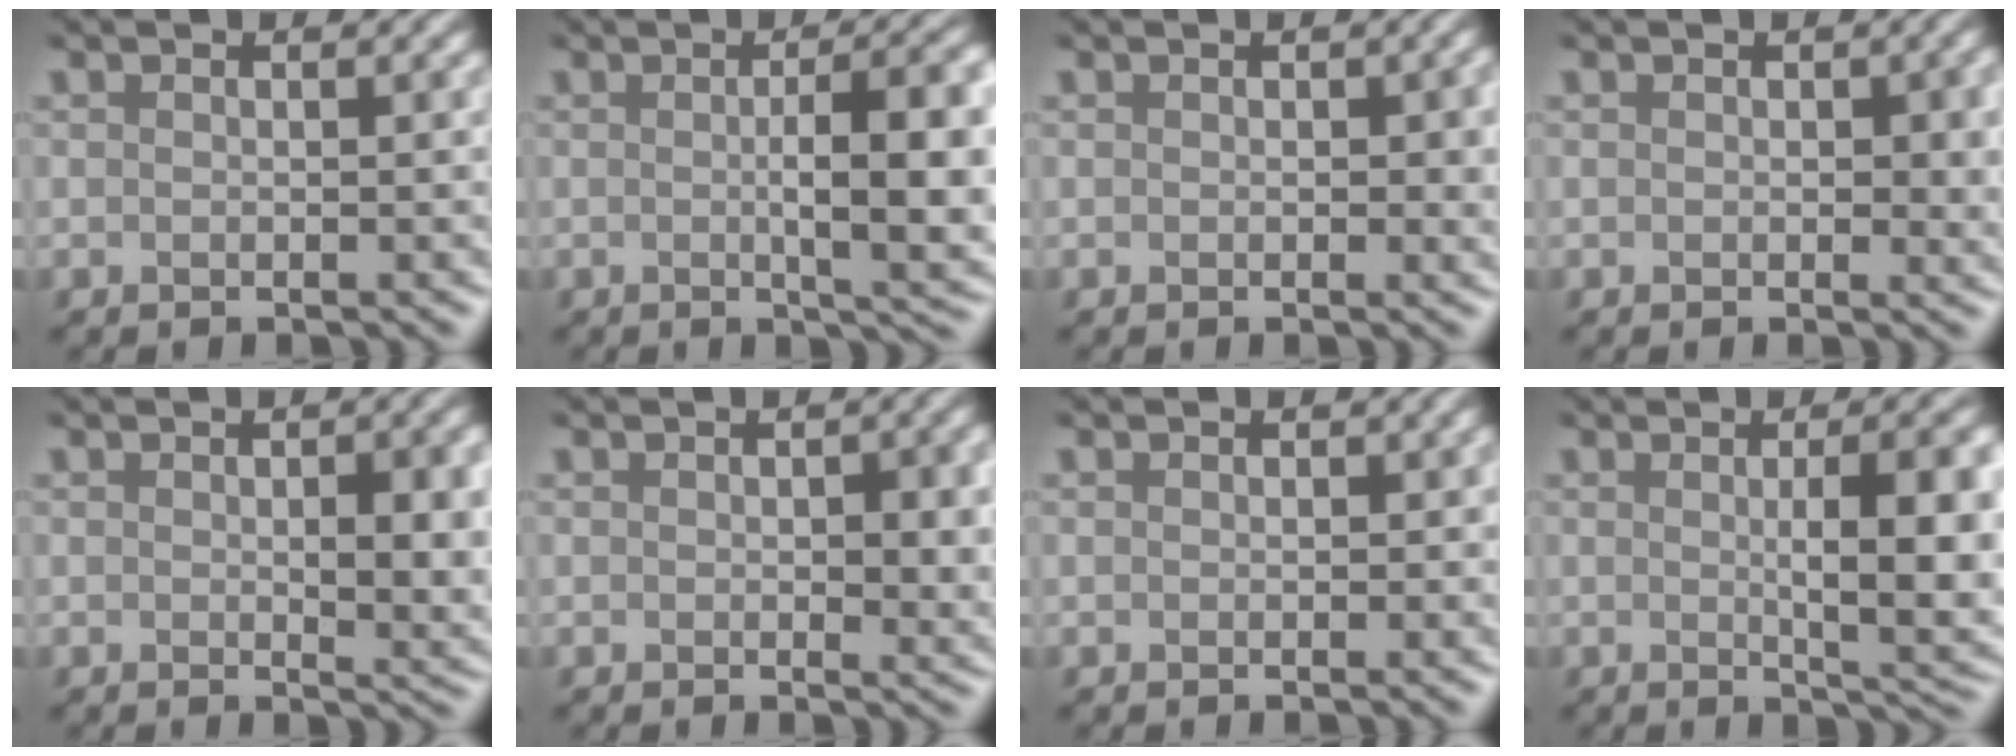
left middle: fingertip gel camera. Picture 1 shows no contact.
{"total": 7.8, "force": [-0.1, 1.8, 7.6], "torque": [-0.099, 0.006, 0.012]}
{"total": 0.9, "force": [-0.1, 0.0, 0.9], "torque": [-0.026, 0.001, 0.012]}
{"total": 1.6, "force": [0.1, 0.2, 1.6], "torque": [-0.039, 0.003, 0.014]}
{"total": 3.8, "force": [-0.1, 0.7, 3.8], "torque": [-0.069, -0.001, 0.015]}
{"total": 2.8, "force": [0.0, 0.5, 2.7], "torque": [-0.054, 0.003, 0.013]}
{"total": 0.0}
{"total": 7.6, "force": [0.0, 1.6, 7.4], "torque": [-0.099, 0.005, 0.016]}